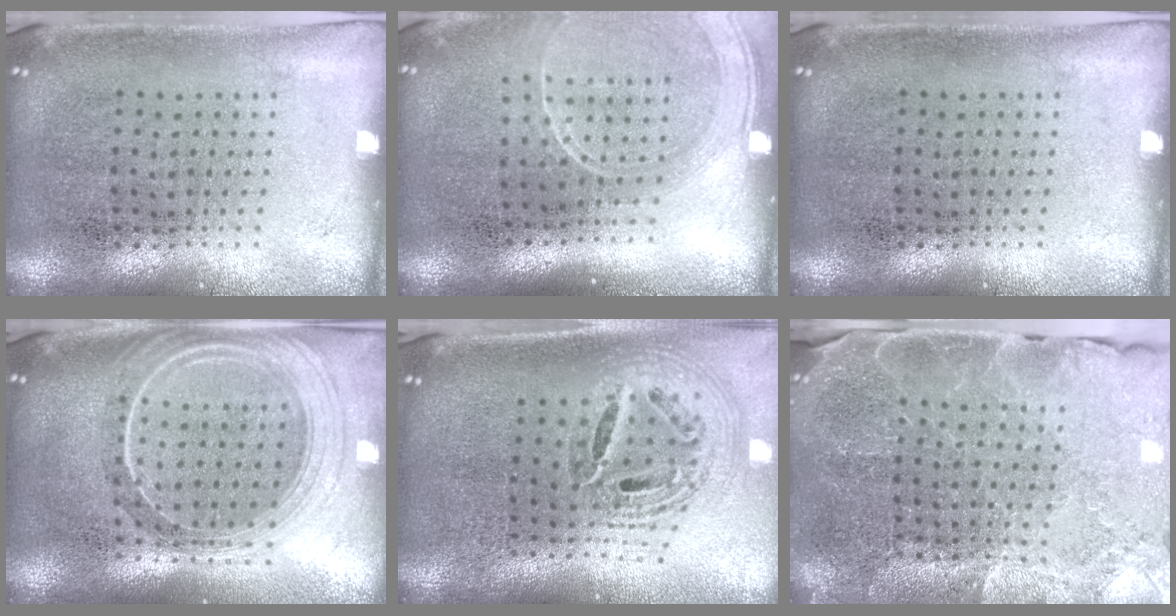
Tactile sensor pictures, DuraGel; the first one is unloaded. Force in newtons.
{"total": 1.6, "press": 1.4, "slide": 0.8}
{"total": 0.0}
{"total": 2.3, "press": 2.0, "slide": 1.2}
{"total": 1.7, "press": 1.5, "slide": 0.9}
{"total": 3.0, "press": 3.0, "slide": 0.4}